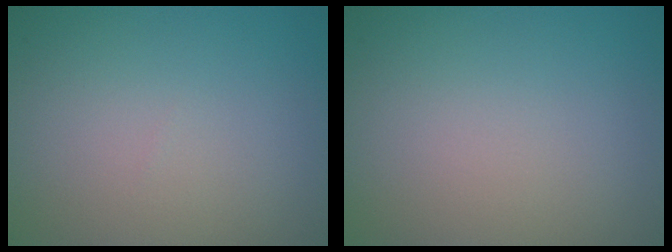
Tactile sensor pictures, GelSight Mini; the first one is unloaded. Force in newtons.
{"total": 0.0}